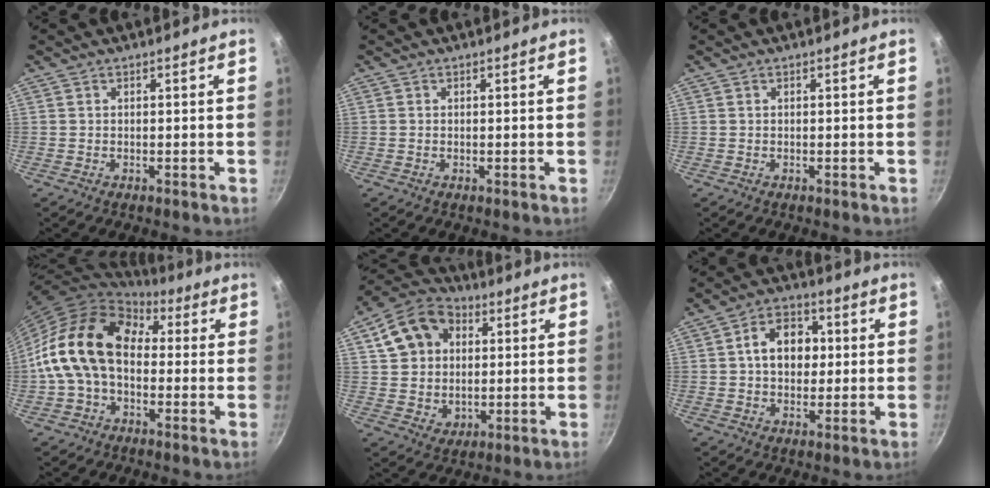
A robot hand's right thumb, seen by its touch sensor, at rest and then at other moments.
{"total": 0.0}
{"total": 0.0}
{"total": 16.7, "force": [0.9, 11.7, 11.8], "torque": [-0.190, 0.037, -0.001]}
{"total": 14.9, "force": [3.7, 12.1, 7.9], "torque": [-0.115, 0.008, 0.064]}
{"total": 10.0, "force": [1.2, 7.4, 6.6], "torque": [-0.068, 0.014, 0.006]}